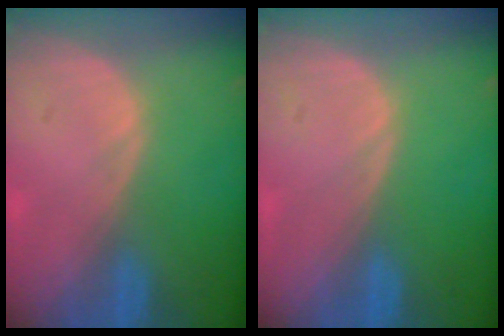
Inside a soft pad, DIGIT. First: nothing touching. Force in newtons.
{"total": 0.0}